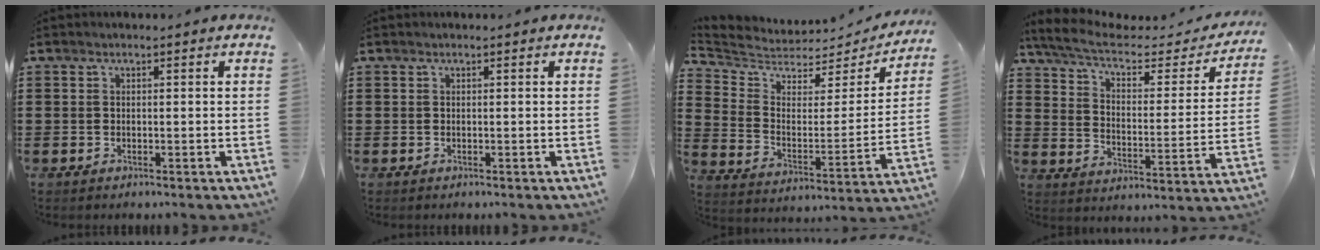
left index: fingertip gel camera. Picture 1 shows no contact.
{"total": 0.0}
{"total": 4.9, "force": [4.4, 2.0, 0.7], "torque": [-0.046, -0.037, 0.071]}
{"total": 7.1, "force": [5.4, 2.3, 4.1], "torque": [-0.104, -0.027, 0.091]}